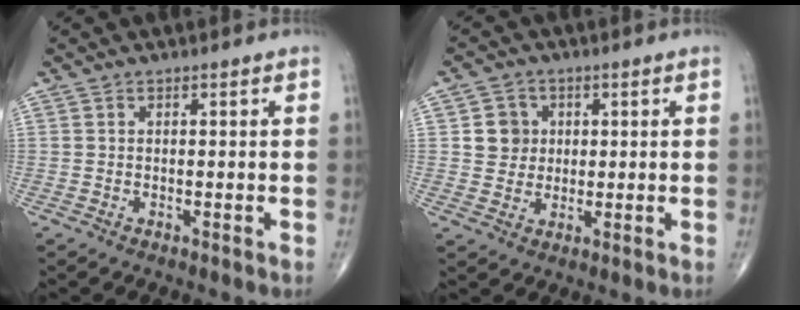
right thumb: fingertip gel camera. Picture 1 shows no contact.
{"total": 5.3, "force": [1.1, 4.9, 1.5], "torque": [0.003, 0.001, 0.016]}